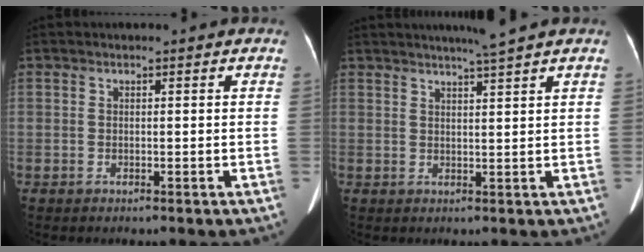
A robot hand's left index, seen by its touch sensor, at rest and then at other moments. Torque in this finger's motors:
{"motor_torque": [0.31, -0.52, 0.00, 0.04]}